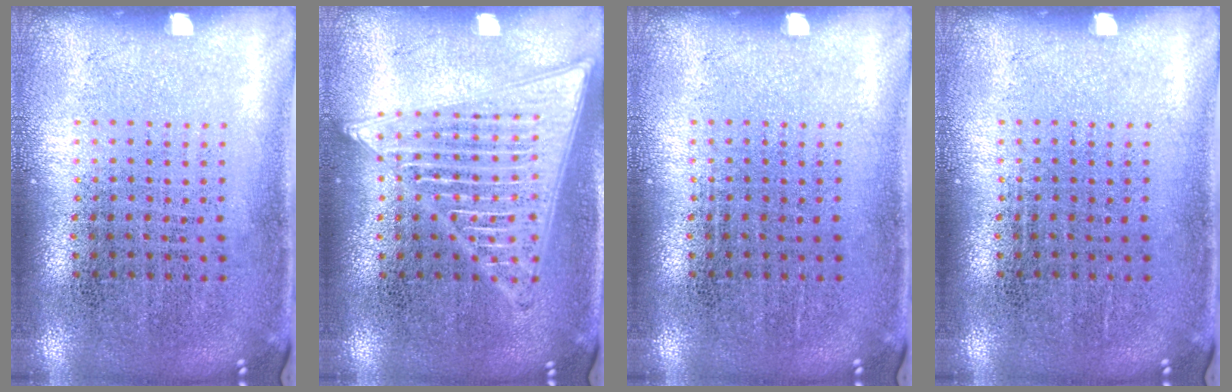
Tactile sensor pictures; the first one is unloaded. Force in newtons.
{"total": 2.9, "press": 2.9, "slide": 0.3}
{"total": 0.0}
{"total": 0.0}